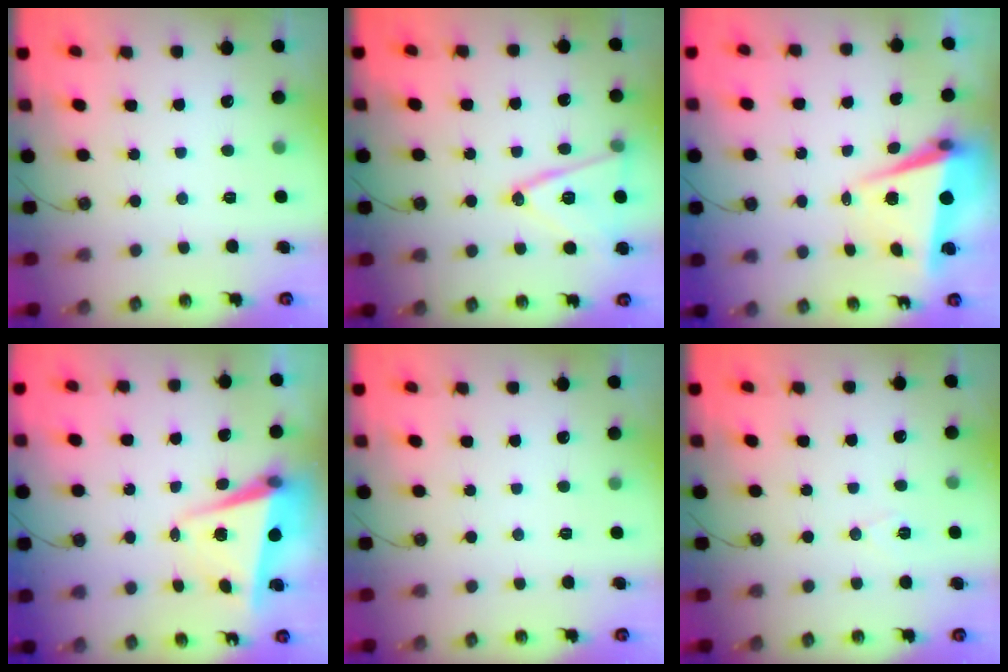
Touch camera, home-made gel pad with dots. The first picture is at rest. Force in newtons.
{"total": 15.1, "press": 14.7, "slide": 3.4}
{"total": 5.7, "press": 5.3, "slide": 2.0}
{"total": 5.5, "press": 5.2, "slide": 1.7}
{"total": 0.0}
{"total": 5.7, "press": 3.6, "slide": 4.4}